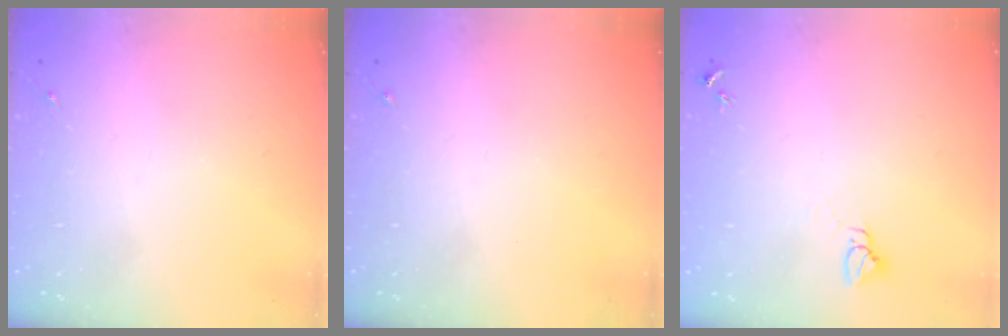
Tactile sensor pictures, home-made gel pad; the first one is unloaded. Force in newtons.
{"total": 0.0}
{"total": 3.0, "press": 3.0, "slide": 0.1}